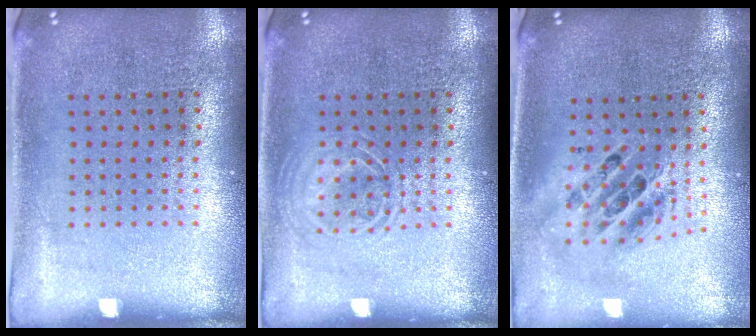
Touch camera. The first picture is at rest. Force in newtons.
{"total": 1.8, "press": 1.8, "slide": 0.3}
{"total": 1.9, "press": 1.5, "slide": 1.1}